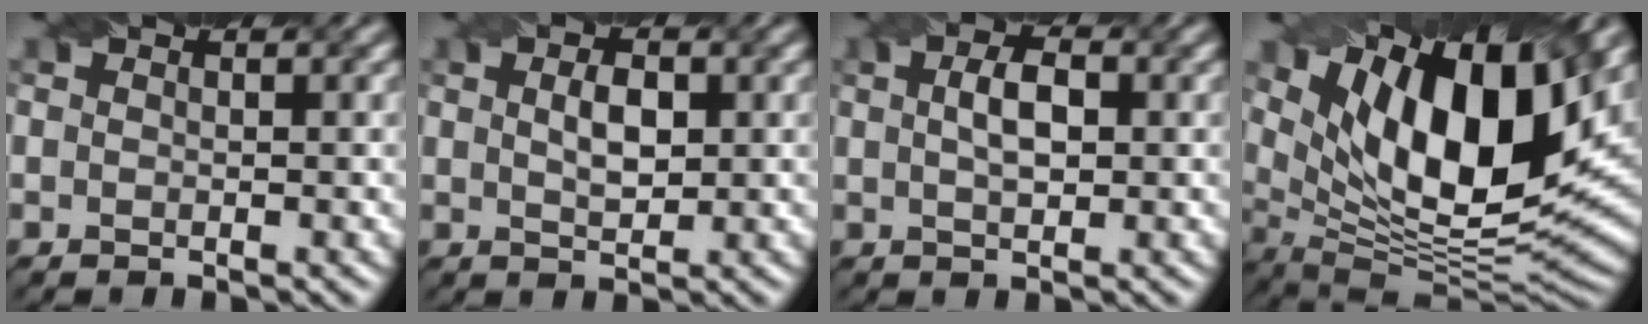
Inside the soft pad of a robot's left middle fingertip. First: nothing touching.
{"total": 2.5, "force": [0.4, 1.3, 2.1], "torque": [-0.044, 0.003, 0.012]}
{"total": 3.2, "force": [0.5, 1.5, 2.8], "torque": [-0.057, 0.006, 0.010]}
{"total": 16.2, "force": [6.9, 6.8, 13.0], "torque": [-0.230, 0.020, 0.124]}